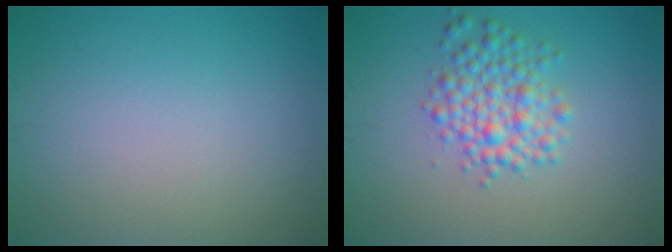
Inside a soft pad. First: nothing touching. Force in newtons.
{"total": 3.7, "press": 3.7, "slide": 0.1}